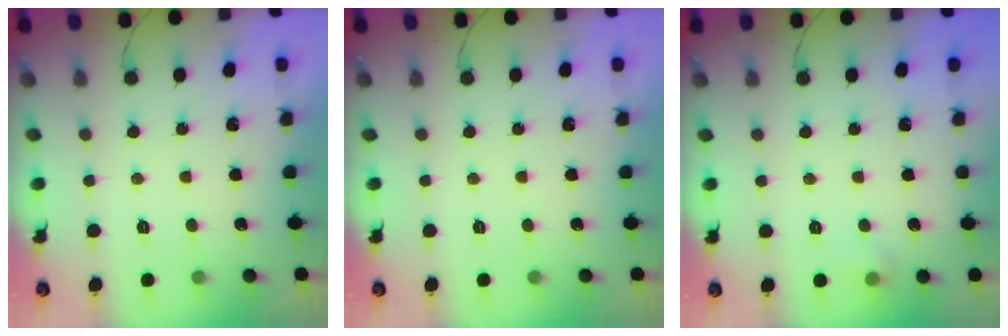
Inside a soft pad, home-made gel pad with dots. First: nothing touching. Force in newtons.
{"total": 0.0}
{"total": 4.6, "press": 4.4, "slide": 1.3}